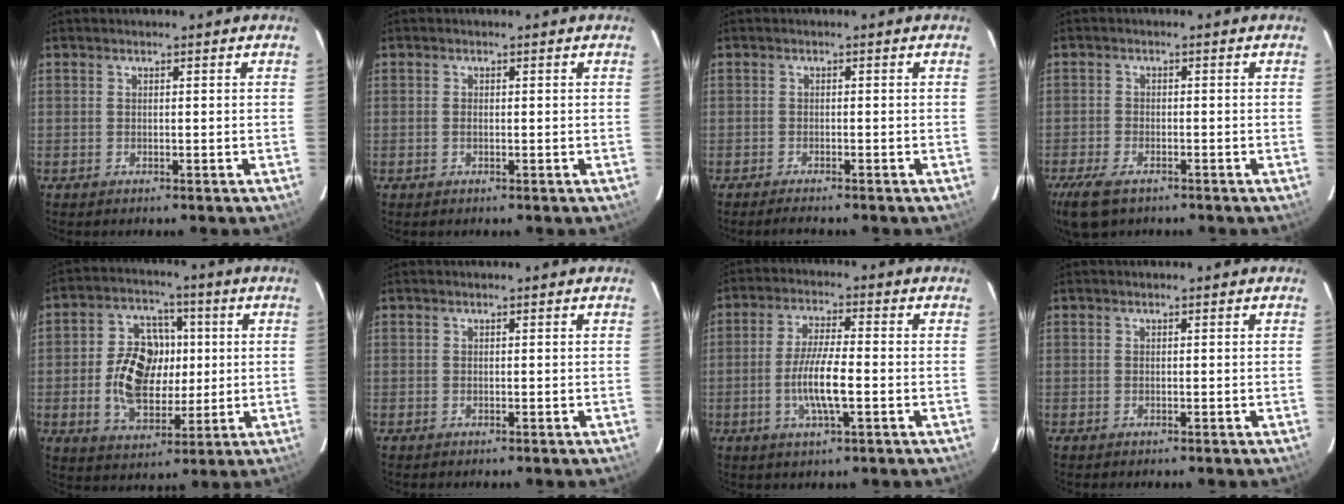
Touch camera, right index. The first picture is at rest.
{"total": 0.6, "force": [-0.1, 0.4, 0.4], "torque": [-0.010, 0.000, -0.002]}
{"total": 3.1, "force": [-2.8, 0.4, 1.4], "torque": [-0.031, -0.007, -0.047]}
{"total": 7.0, "force": [-4.8, 3.2, 4.1], "torque": [-0.107, -0.020, -0.090]}
{"total": 13.4, "force": [-0.1, 9.4, 9.5], "torque": [-0.187, 0.023, 0.006]}
{"total": 0.0}
{"total": 8.1, "force": [-2.1, 1.4, 7.7], "torque": [-0.150, -0.005, -0.041]}
{"total": 0.0}